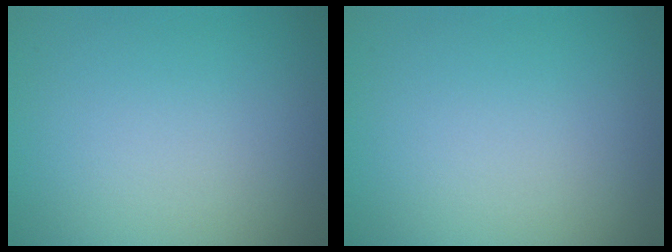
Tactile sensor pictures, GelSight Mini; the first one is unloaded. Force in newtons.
{"total": 0.0}